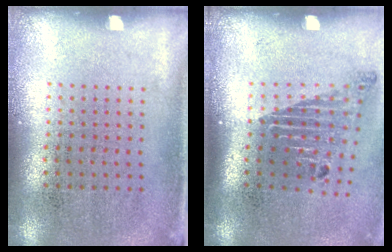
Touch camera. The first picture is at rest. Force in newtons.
{"total": 1.8, "press": 1.2, "slide": 1.3}